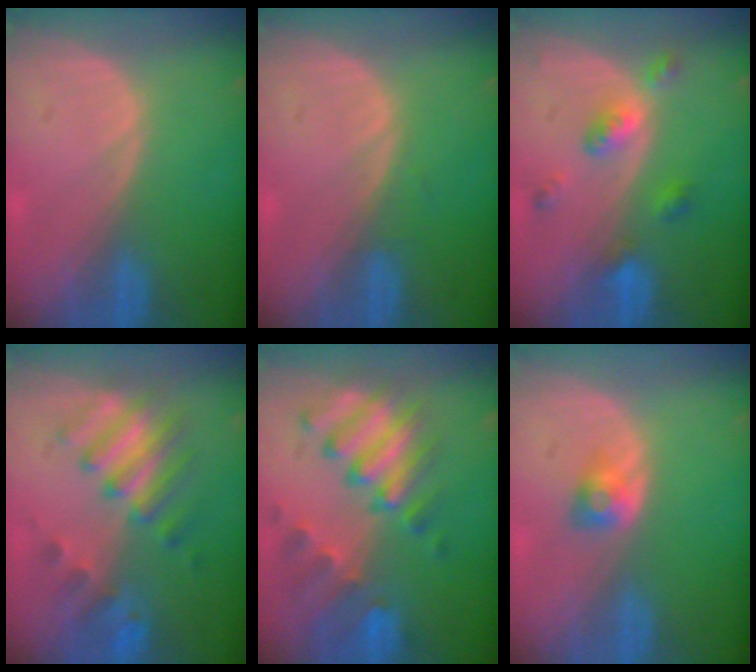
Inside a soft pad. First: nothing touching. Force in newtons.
{"total": 0.6, "press": 0.6, "slide": 0.2}
{"total": 5.3, "press": 4.6, "slide": 2.6}
{"total": 7.4, "press": 7.3, "slide": 1.3}
{"total": 10.0, "press": 8.8, "slide": 4.7}
{"total": 2.6, "press": 2.3, "slide": 1.1}